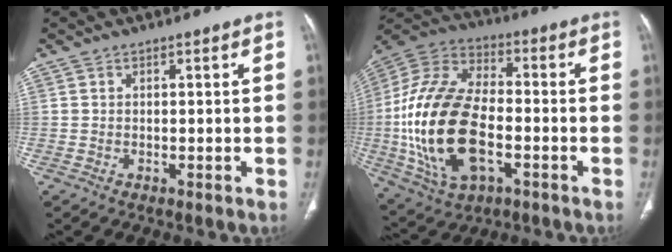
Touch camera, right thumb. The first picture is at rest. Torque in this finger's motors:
{"motor_torque": [0.79, 1.15, 2.22, -0.54, 0.79]}